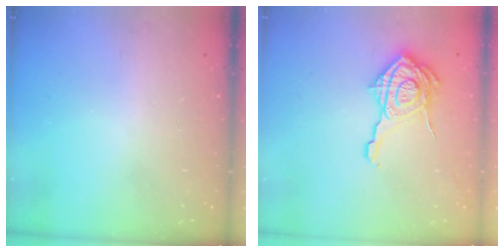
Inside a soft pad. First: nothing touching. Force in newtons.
{"total": 17.3, "press": 17.3, "slide": 0.6}